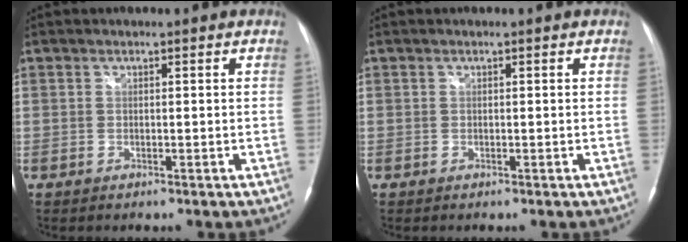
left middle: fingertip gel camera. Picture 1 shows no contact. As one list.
[{"total": 0.0}]